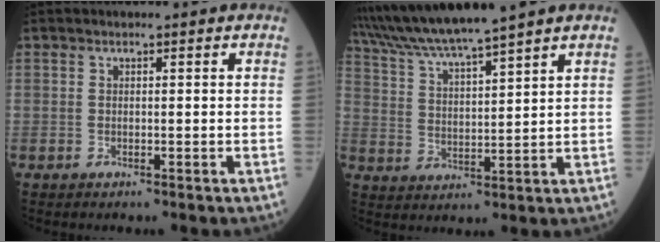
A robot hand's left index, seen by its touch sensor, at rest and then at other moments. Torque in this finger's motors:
{"motor_torque": [0.15, -0.39, 0.87, 0.21]}